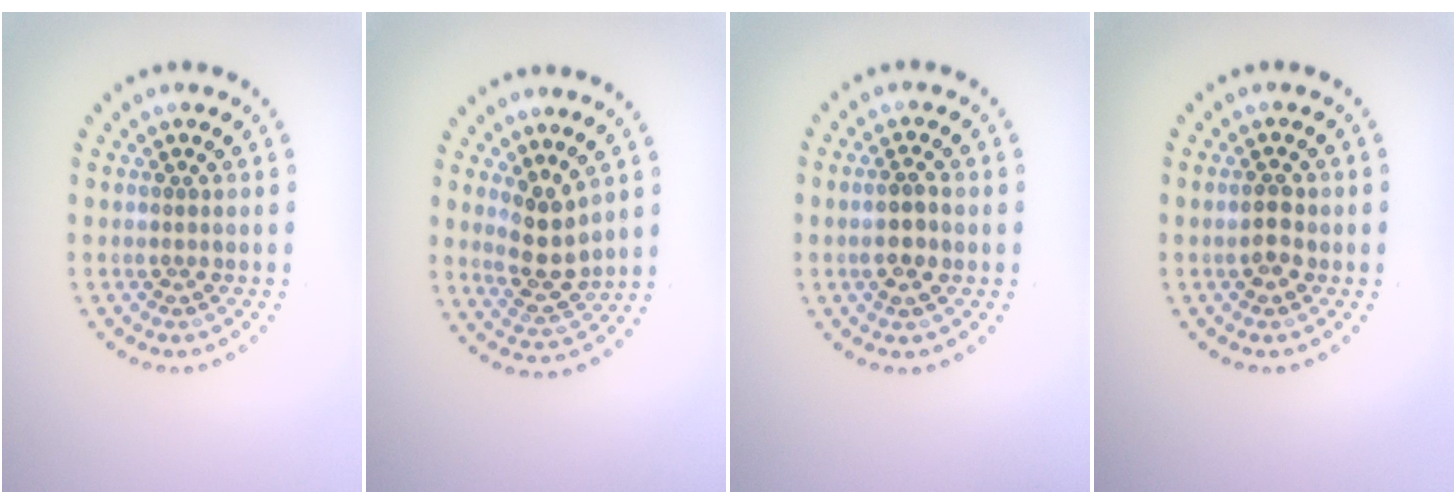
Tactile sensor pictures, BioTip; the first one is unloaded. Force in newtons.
{"total": 3.2, "press": 2.8, "slide": 1.5}
{"total": 1.8, "press": 1.7, "slide": 0.5}
{"total": 1.9, "press": 1.9, "slide": 0.1}